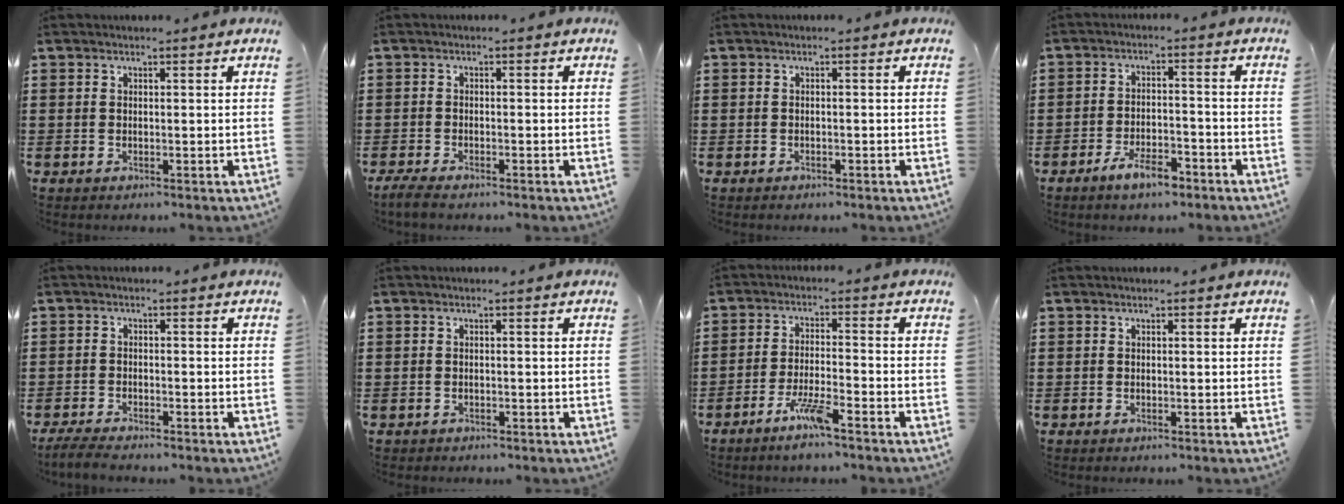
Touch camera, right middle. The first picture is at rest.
{"total": 2.1, "force": [-1.8, 0.4, 0.8], "torque": [-0.023, 0.001, -0.039]}
{"total": 0.9, "force": [-0.8, 0.4, 0.1], "torque": [-0.003, 0.000, -0.017]}
{"total": 5.5, "force": [-4.2, 1.7, 3.2], "torque": [-0.063, 0.004, -0.081]}
{"total": 3.2, "force": [-3.0, 0.4, 0.9], "torque": [-0.030, -0.004, -0.066]}
{"total": 0.8, "force": [-0.7, 0.3, -0.1], "torque": [0.001, 0.002, -0.017]}
{"total": 5.5, "force": [-3.8, 0.4, 3.9], "torque": [-0.085, -0.007, -0.069]}
{"total": 0.0}